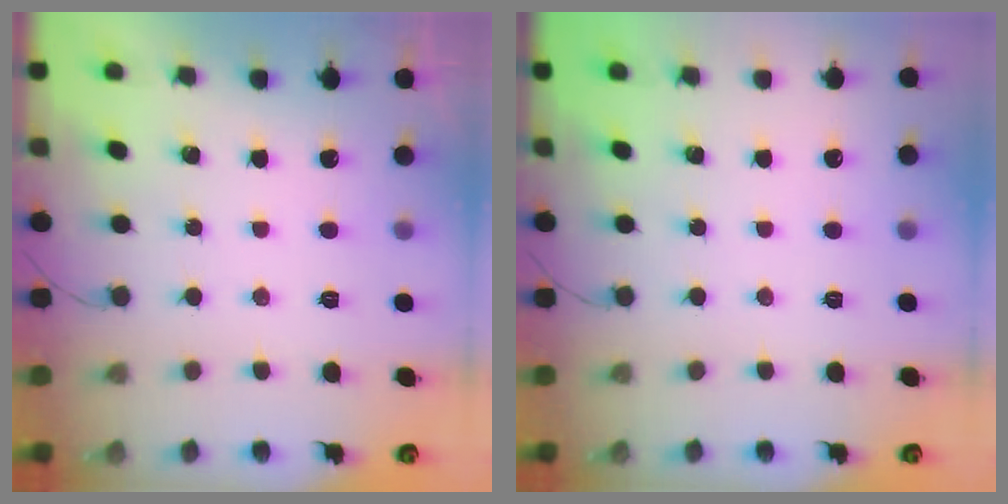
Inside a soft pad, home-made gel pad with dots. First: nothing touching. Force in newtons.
{"total": 0.0}